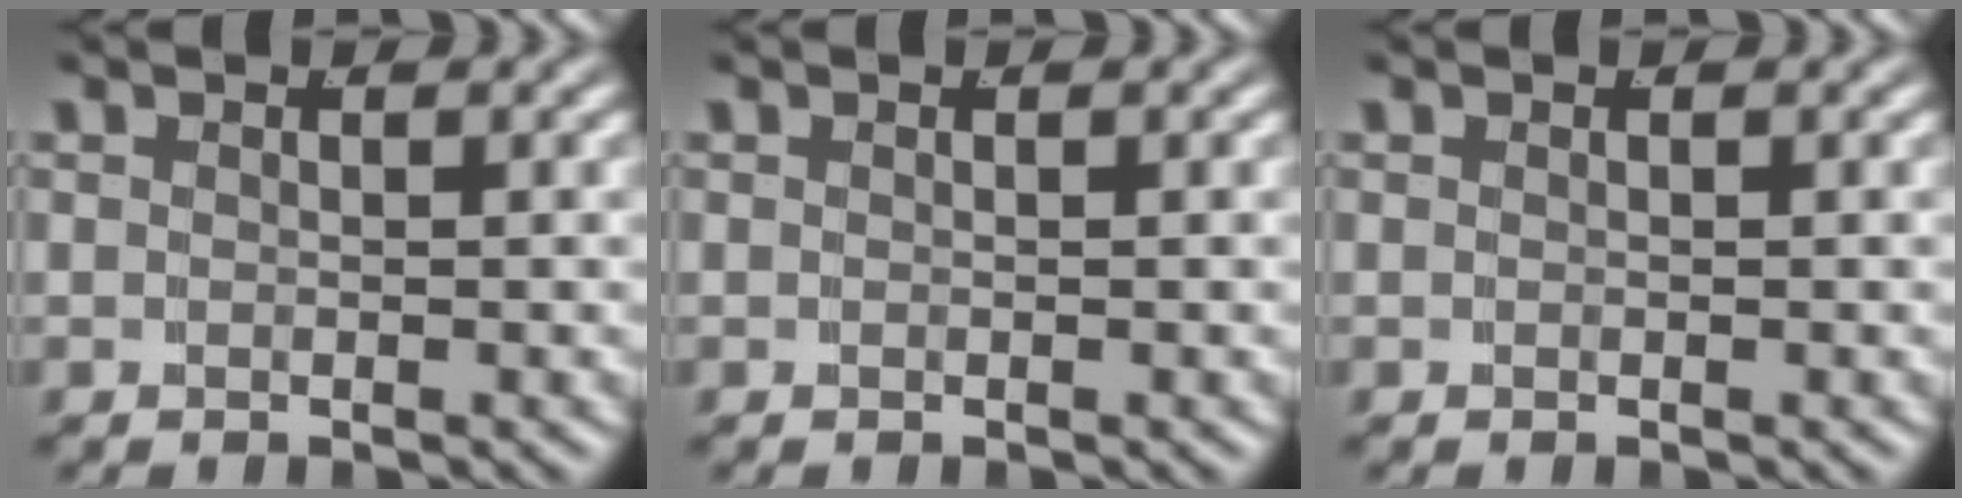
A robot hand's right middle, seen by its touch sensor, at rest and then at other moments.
{"total": 0.0}
{"total": 0.0}